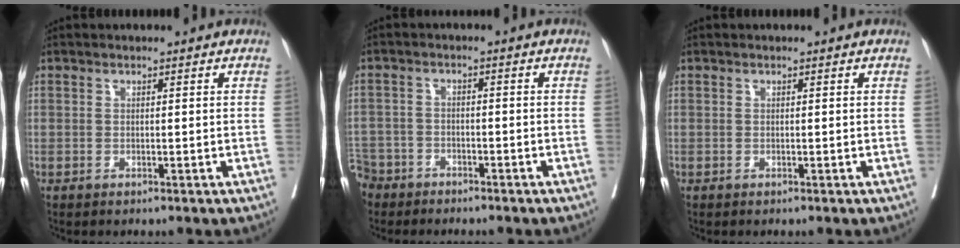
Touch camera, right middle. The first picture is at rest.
{"total": 6.5, "force": [-5.4, 3.6, 0.0], "torque": [-0.006, -0.003, -0.104]}
{"total": 0.0}